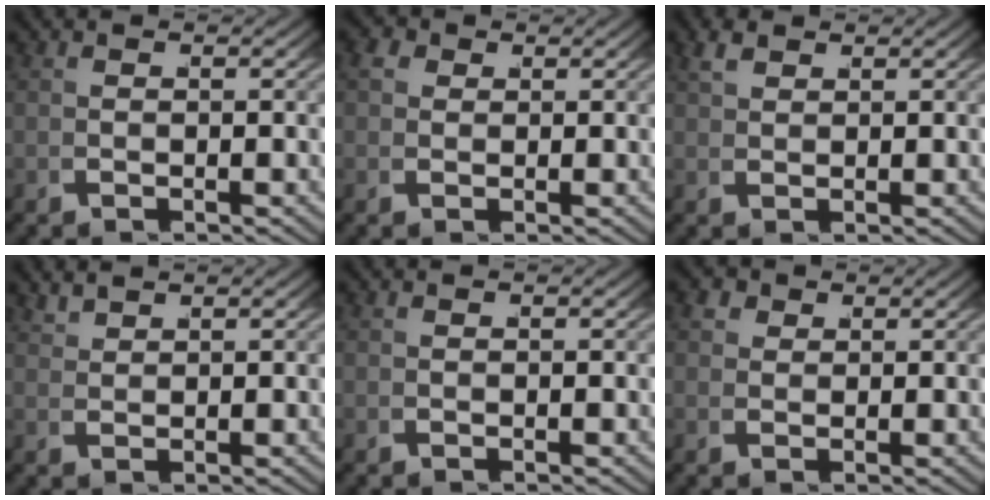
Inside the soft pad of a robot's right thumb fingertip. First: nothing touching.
{"total": 2.1, "force": [0.8, 1.8, 0.7], "torque": [-0.021, -0.002, 0.014]}
{"total": 1.7, "force": [1.6, 0.5, 0.4], "torque": [-0.012, 0.005, 0.035]}
{"total": 1.7, "force": [1.7, -0.2, -0.2], "torque": [0.004, 0.003, 0.039]}
{"total": 0.0}
{"total": 2.2, "force": [1.1, 1.8, 0.7], "torque": [-0.018, -0.001, 0.022]}